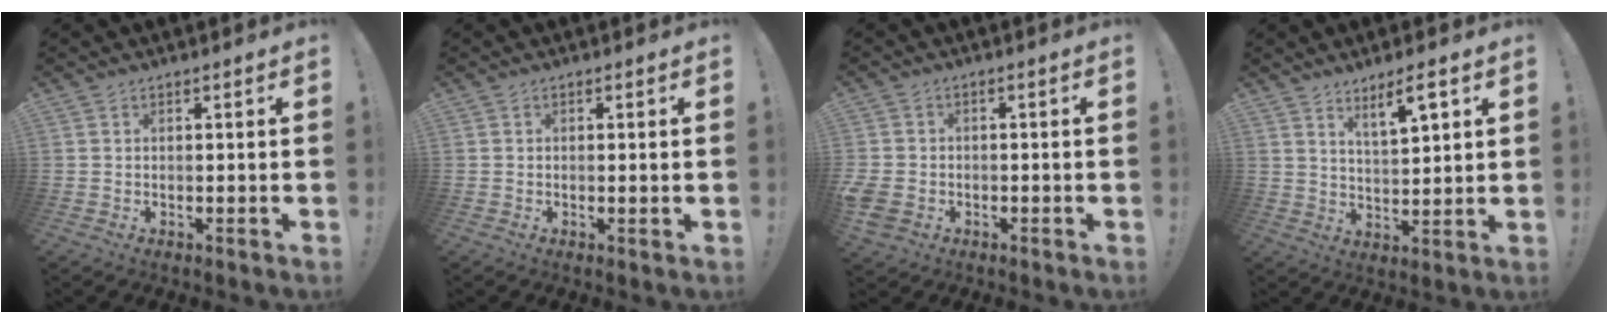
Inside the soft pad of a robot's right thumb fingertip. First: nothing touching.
{"total": 0.8, "force": [0.2, -0.3, 0.7], "torque": [-0.006, -0.005, 0.002]}
{"total": 4.5, "force": [-1.4, 3.6, 2.3], "torque": [-0.072, 0.001, -0.023]}
{"total": 7.1, "force": [4.9, 1.1, 5.0], "torque": [-0.075, -0.030, 0.080]}